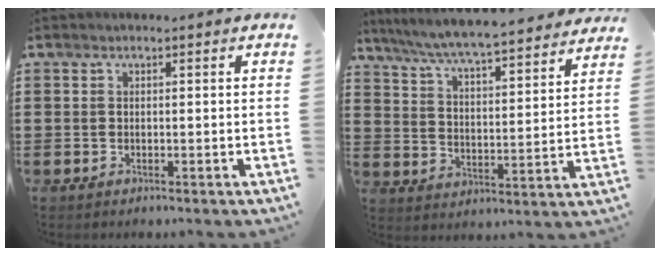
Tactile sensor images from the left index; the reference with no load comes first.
{"total": 5.6, "force": [5.4, -0.4, 1.7], "torque": [-0.058, -0.042, 0.087]}